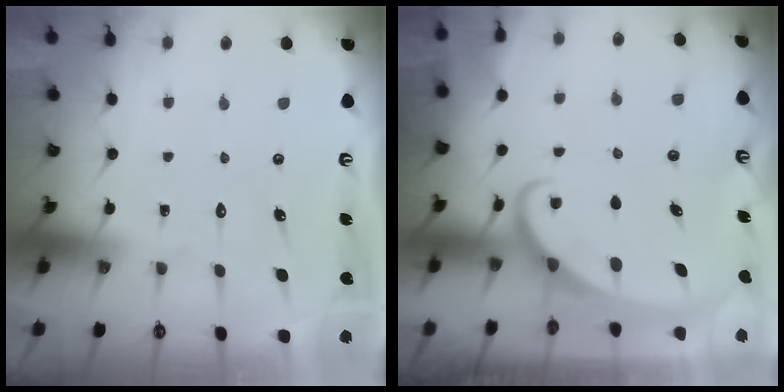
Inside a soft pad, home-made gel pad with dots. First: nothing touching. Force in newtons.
{"total": 2.1, "press": 2.1, "slide": 0.0}